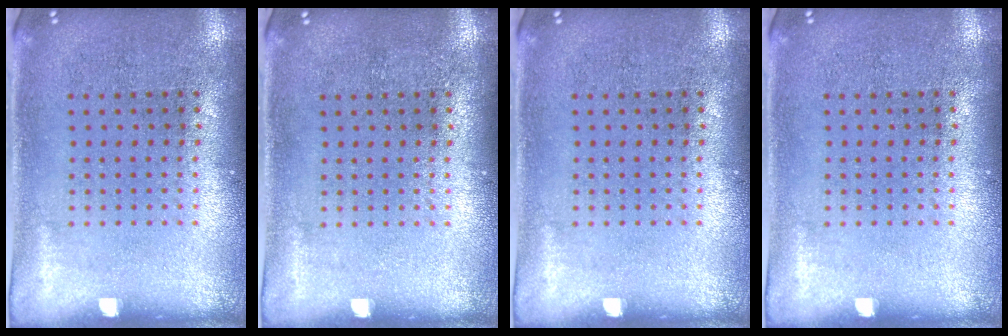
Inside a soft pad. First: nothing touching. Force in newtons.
{"total": 0.0}
{"total": 0.0}
{"total": 0.0}